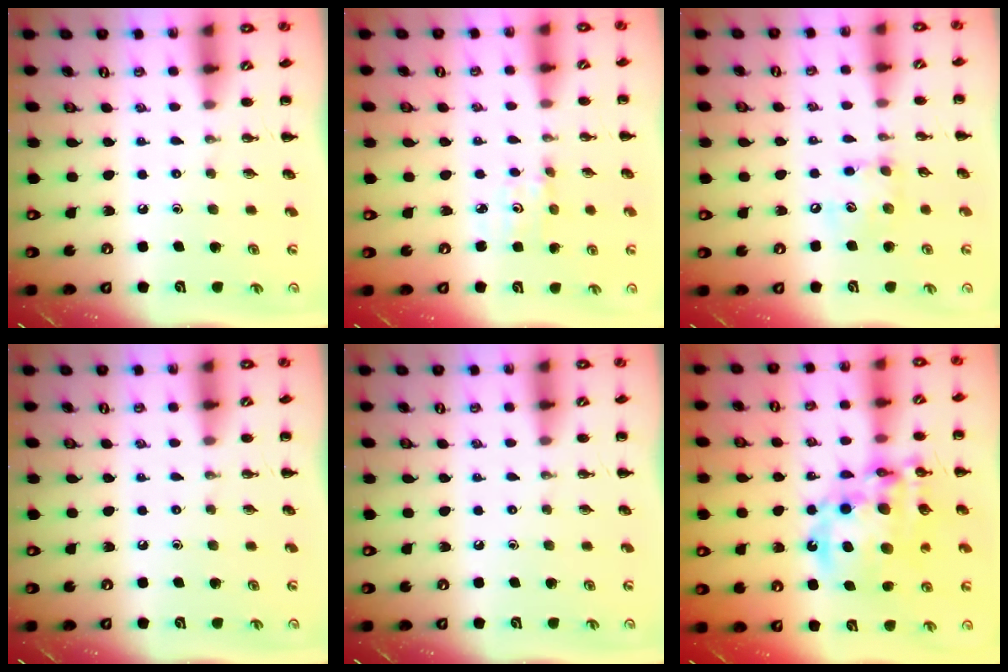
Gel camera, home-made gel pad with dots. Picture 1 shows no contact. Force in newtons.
{"total": 2.8, "press": 2.7, "slide": 0.8}
{"total": 8.4, "press": 8.3, "slide": 0.9}
{"total": 0.0}
{"total": 0.0}
{"total": 19.7, "press": 19.1, "slide": 4.8}